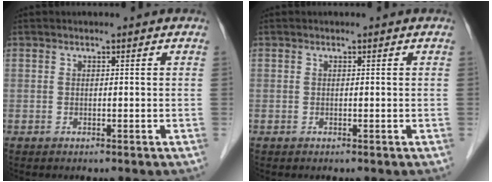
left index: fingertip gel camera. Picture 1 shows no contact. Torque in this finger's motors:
{"motor_torque": [0.00, 0.00, 0.00, 0.00]}